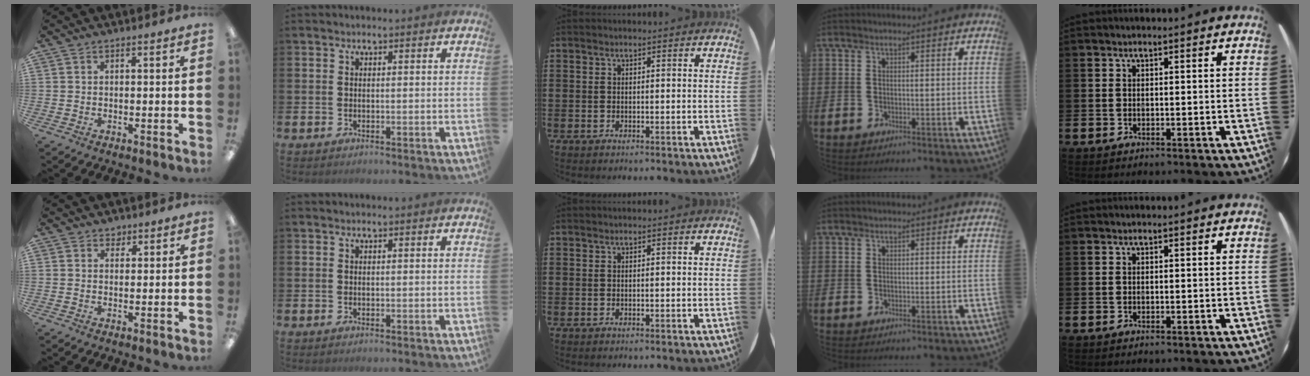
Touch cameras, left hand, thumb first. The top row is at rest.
{"thumb": {"total": 1.8, "force": [1.4, 1.1, 0.2], "torque": [0.003, -0.002, 0.025]}}